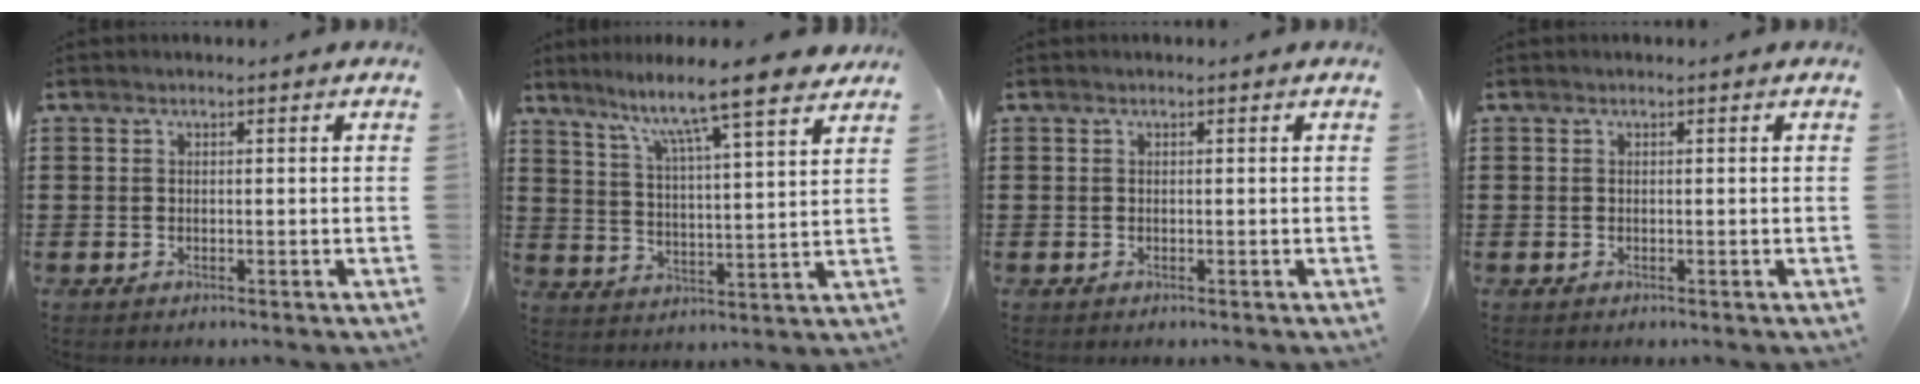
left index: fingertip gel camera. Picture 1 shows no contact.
{"total": 8.6, "force": [7.2, -0.3, 4.7], "torque": [-0.109, -0.053, 0.114]}
{"total": 0.0}
{"total": 0.0}